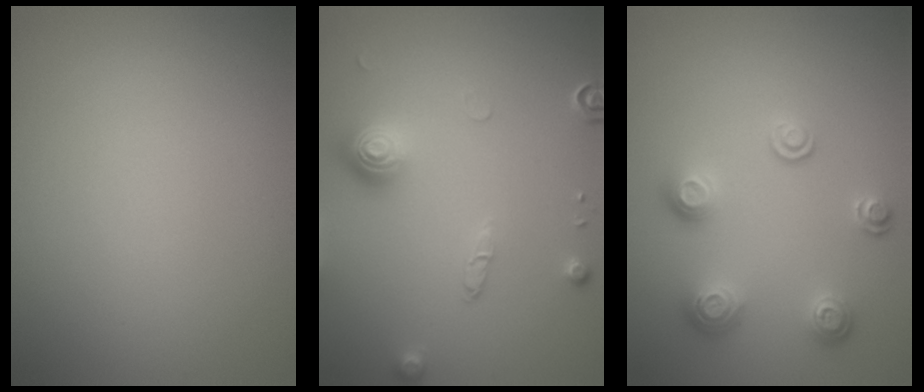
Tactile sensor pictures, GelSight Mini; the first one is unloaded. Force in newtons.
{"total": 3.0, "press": 2.8, "slide": 0.9}
{"total": 3.3, "press": 2.6, "slide": 2.0}